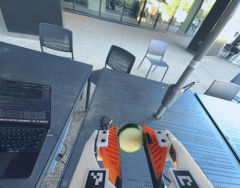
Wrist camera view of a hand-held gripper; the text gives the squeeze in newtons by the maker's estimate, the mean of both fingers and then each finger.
{"total": 11.1, "left": 11.6, "right": 10.7}